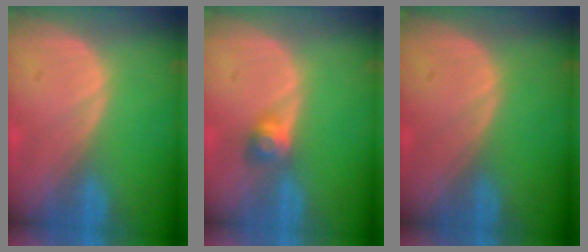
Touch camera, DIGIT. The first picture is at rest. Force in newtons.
{"total": 3.0, "press": 2.6, "slide": 1.5}
{"total": 0.0}